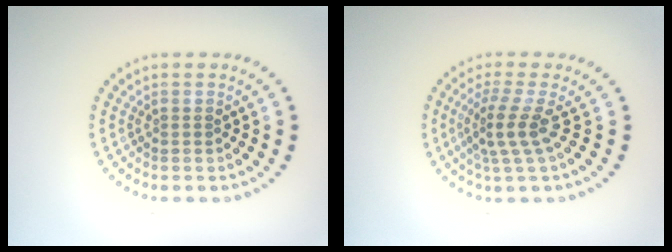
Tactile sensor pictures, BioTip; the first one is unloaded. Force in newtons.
{"total": 2.9, "press": 2.0, "slide": 2.1}